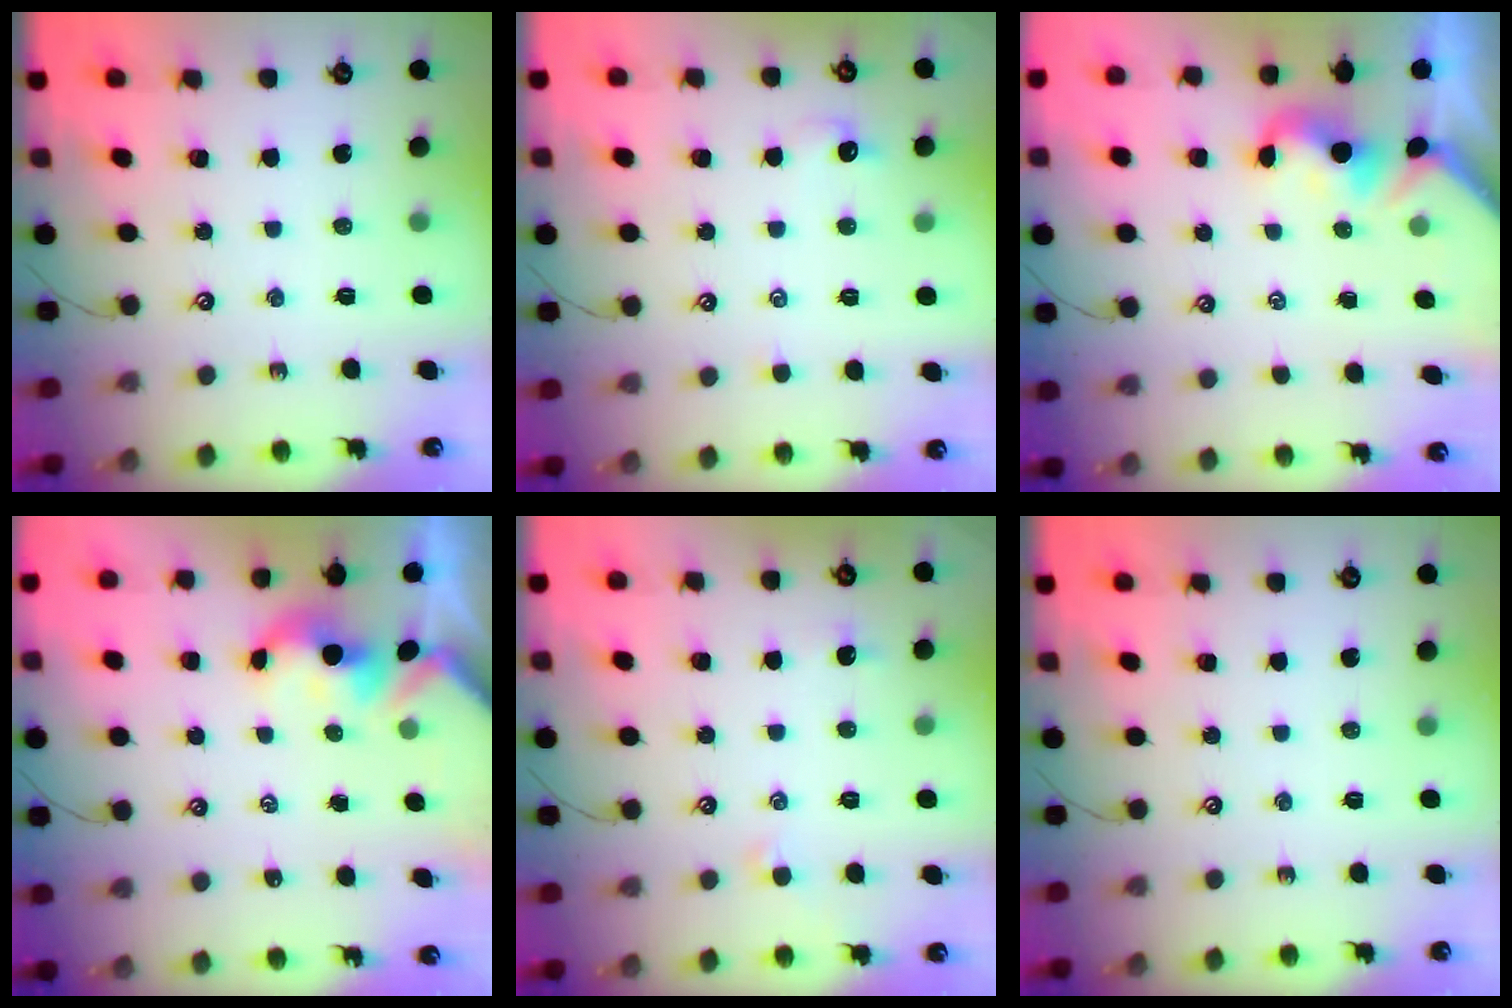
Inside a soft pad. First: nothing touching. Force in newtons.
{"total": 1.9, "press": 1.8, "slide": 0.4}
{"total": 1.5, "press": 1.4, "slide": 0.5}
{"total": 1.7, "press": 1.7, "slide": 0.2}
{"total": 0.8, "press": 0.6, "slide": 0.5}
{"total": 0.0}